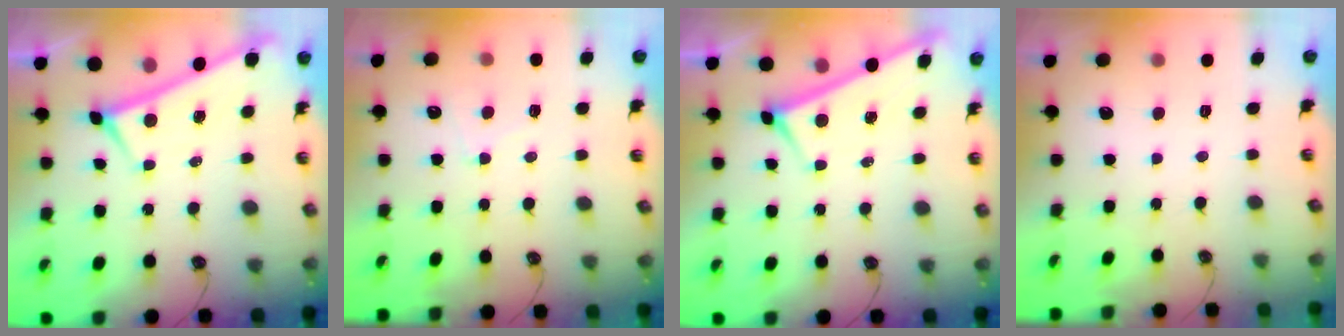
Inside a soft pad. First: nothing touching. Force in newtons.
{"total": 1.0, "press": 0.9, "slide": 0.5}
{"total": 2.9, "press": 2.9, "slide": 0.3}
{"total": 0.0}